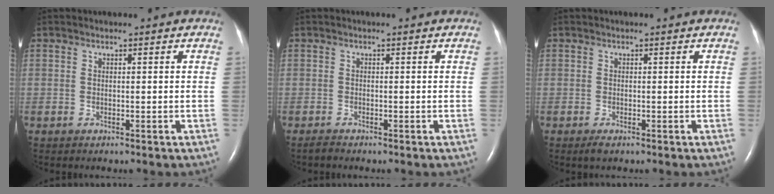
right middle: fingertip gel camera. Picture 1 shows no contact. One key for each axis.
{"total": 0.8, "fx": -0.8, "fy": 0.1, "fz": 0.2, "tx": -0.014, "ty": -0.003, "tz": -0.014}
{"total": 1.1, "fx": -0.7, "fy": 0.4, "fz": 0.8, "tx": -0.018, "ty": -0.003, "tz": -0.009}